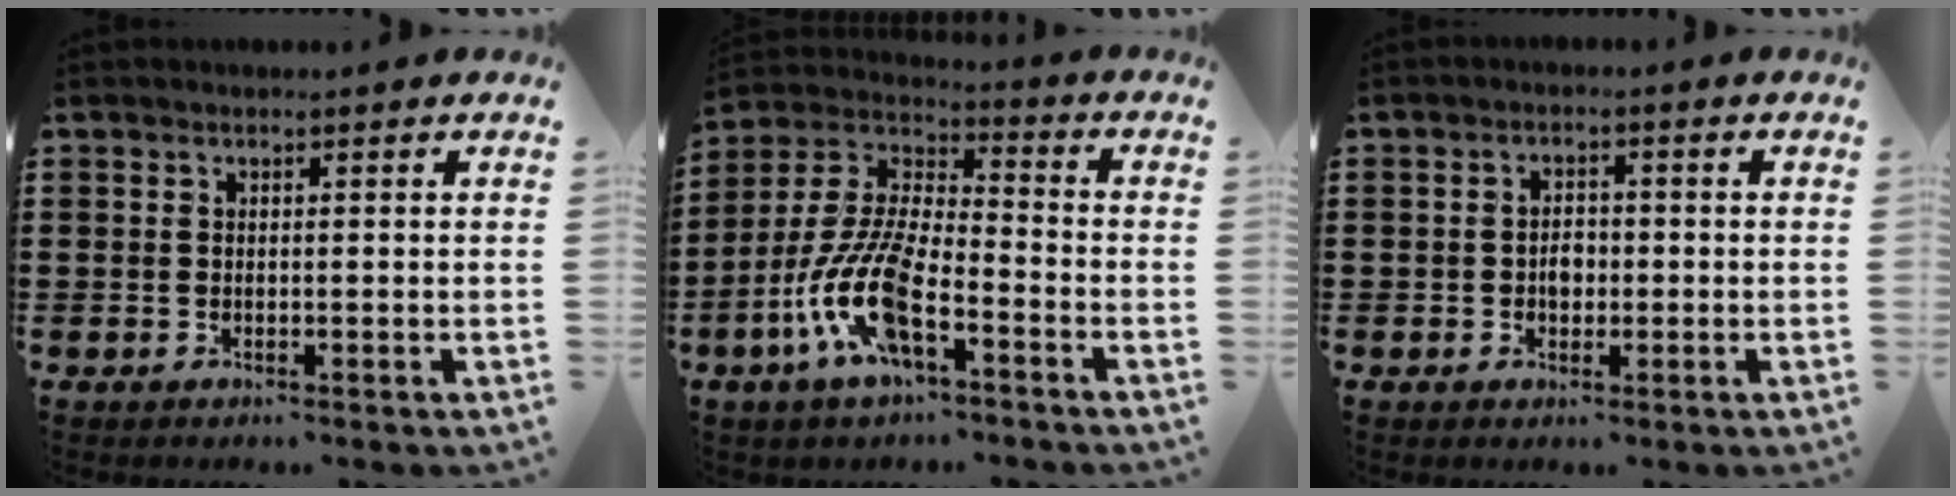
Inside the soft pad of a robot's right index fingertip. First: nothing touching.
{"total": 12.3, "force": [-5.9, 4.3, 10.0], "torque": [-0.240, -0.010, -0.120]}
{"total": 2.4, "force": [-0.3, 1.6, 1.7], "torque": [-0.026, 0.002, -0.009]}